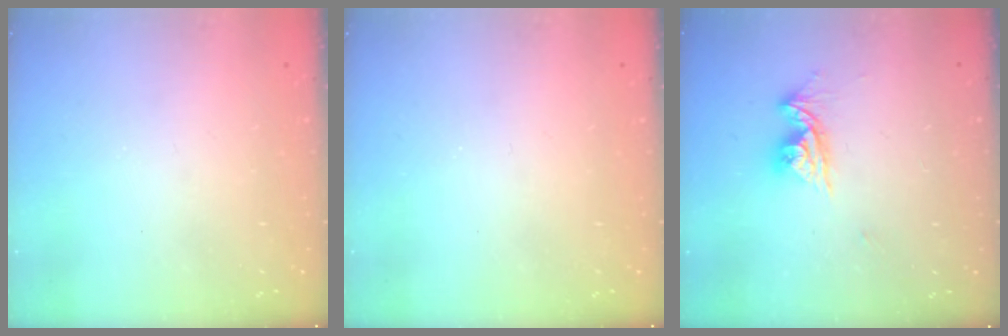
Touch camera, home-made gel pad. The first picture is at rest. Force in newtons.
{"total": 0.0}
{"total": 8.9, "press": 8.9, "slide": 0.9}